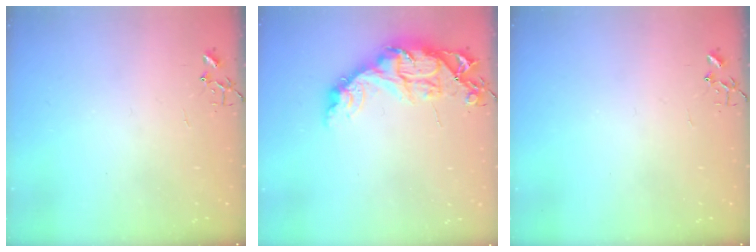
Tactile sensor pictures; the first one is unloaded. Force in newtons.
{"total": 15.4, "press": 15.4, "slide": 0.6}
{"total": 0.0}